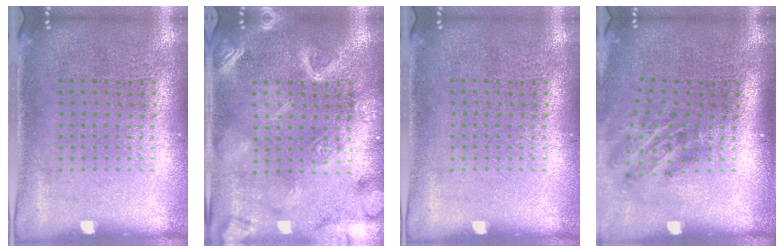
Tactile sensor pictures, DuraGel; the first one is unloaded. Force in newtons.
{"total": 3.0, "press": 3.0, "slide": 0.2}
{"total": 0.0}
{"total": 1.9, "press": 1.2, "slide": 1.5}